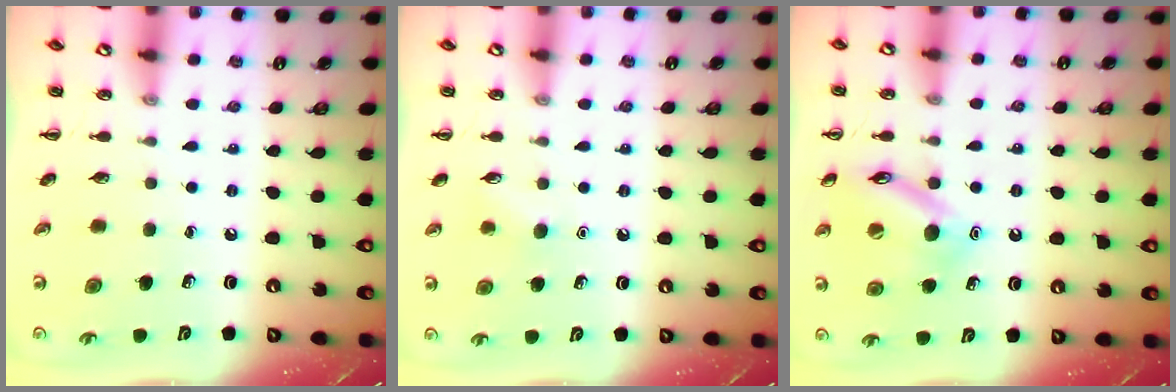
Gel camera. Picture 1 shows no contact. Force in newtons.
{"total": 4.4, "press": 4.2, "slide": 1.1}
{"total": 13.2, "press": 13.1, "slide": 1.4}